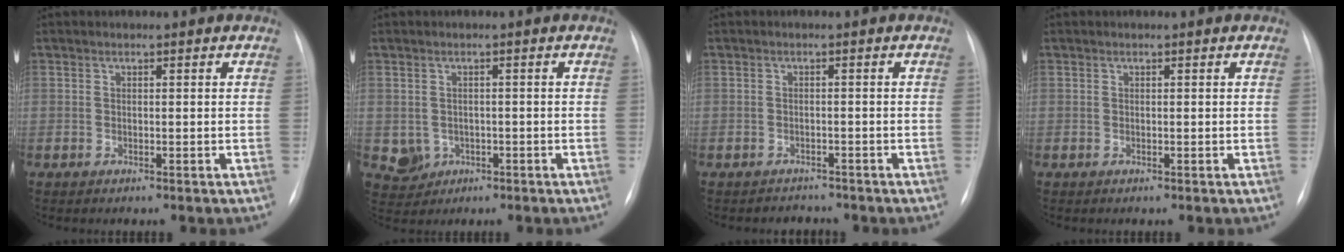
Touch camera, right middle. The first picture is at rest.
{"total": 4.0, "force": [-1.0, 3.8, 0.8], "torque": [-0.013, 0.002, -0.006]}
{"total": 2.3, "force": [-1.9, 1.0, -0.7], "torque": [0.006, 0.001, -0.029]}
{"total": 0.0}